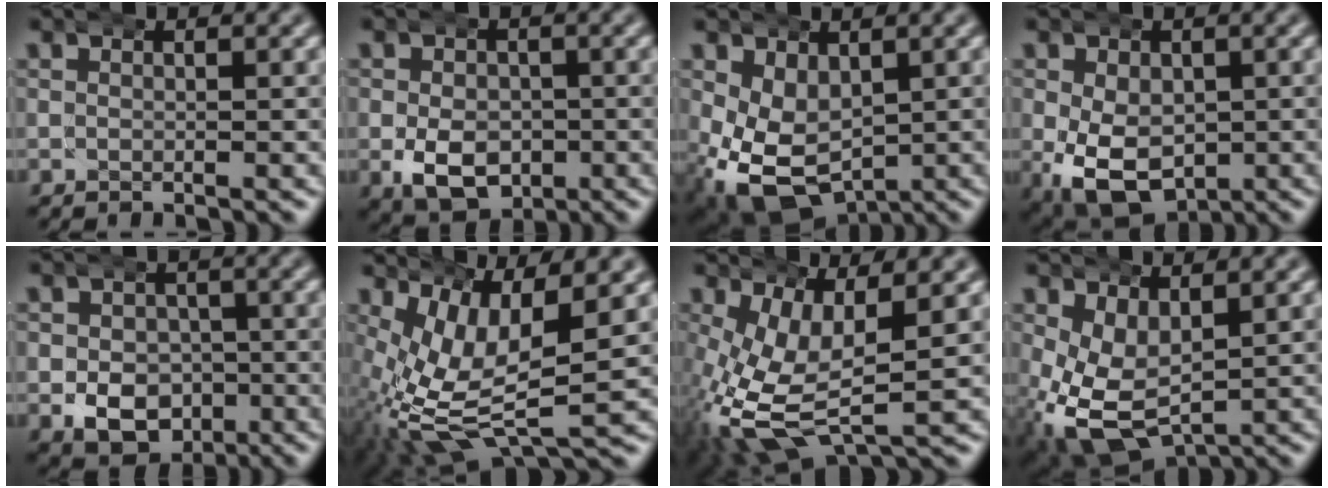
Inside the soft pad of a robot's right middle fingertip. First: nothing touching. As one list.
[{"total": 7.0, "force": [-2.4, 5.4, 3.8], "torque": [-0.074, -0.030, -0.025]}, {"total": 11.5, "force": [-4.4, 9.0, 5.8], "torque": [-0.145, -0.078, -0.048]}, {"total": 11.2, "force": [-4.1, 8.8, 5.7], "torque": [-0.137, -0.068, -0.039]}, {"total": 7.4, "force": [-2.9, 6.1, 3.2], "torque": [-0.047, -0.033, -0.037]}, {"total": 9.8, "force": [-1.9, 5.7, 7.7], "torque": [-0.159, -0.036, -0.010]}, {"total": 9.5, "force": [-2.5, 6.1, 6.9], "torque": [-0.169, -0.052, -0.012]}, {"total": 10.5, "force": [-3.7, 8.3, 5.4], "torque": [-0.150, -0.076, -0.038]}]